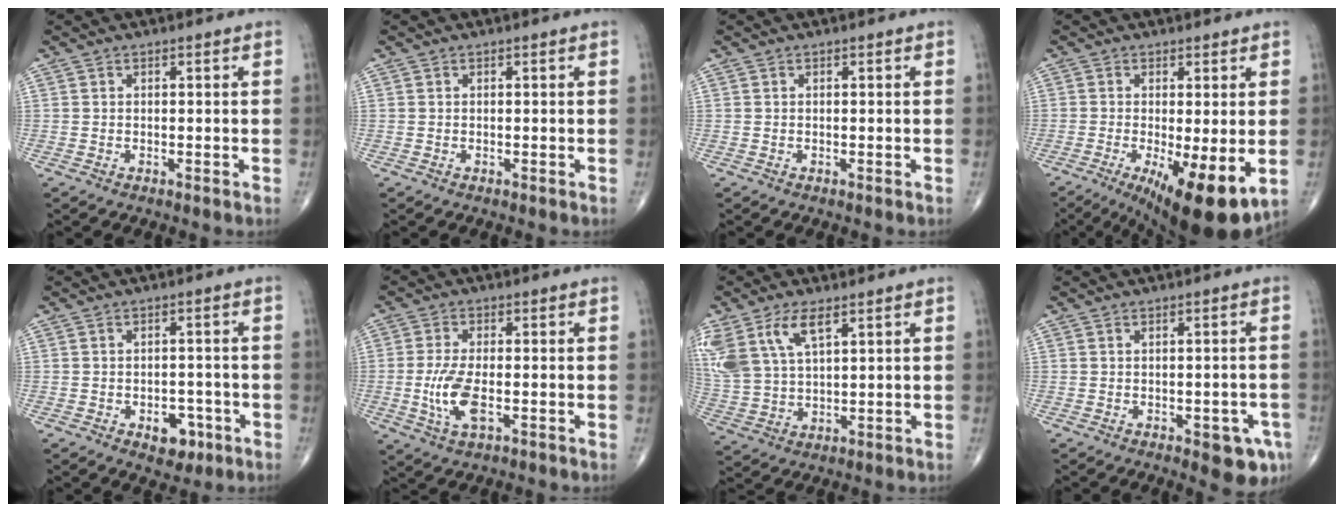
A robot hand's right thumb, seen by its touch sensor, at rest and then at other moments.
{"total": 0.0}
{"total": 0.0}
{"total": 13.5, "force": [-3.8, 3.8, 12.4], "torque": [-0.173, -0.024, -0.047]}
{"total": 5.5, "force": [-2.4, 3.5, 3.4], "torque": [-0.022, 0.015, -0.027]}
{"total": 7.5, "force": [-1.5, 3.1, 6.6], "torque": [-0.148, -0.004, -0.027]}
{"total": 13.0, "force": [6.4, 6.3, 9.4], "torque": [-0.213, -0.011, 0.133]}
{"total": 6.4, "force": [-2.7, 2.6, 5.1], "torque": [-0.043, 0.004, -0.026]}